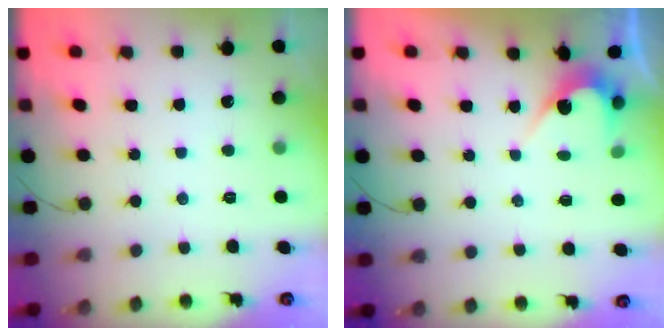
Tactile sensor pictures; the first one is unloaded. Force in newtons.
{"total": 2.9, "press": 2.9, "slide": 0.1}